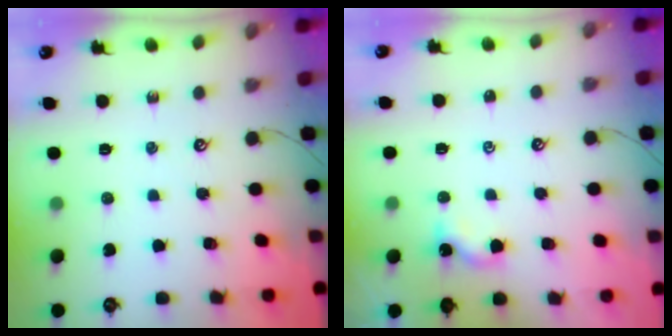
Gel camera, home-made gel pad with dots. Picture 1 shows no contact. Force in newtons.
{"total": 0.0}